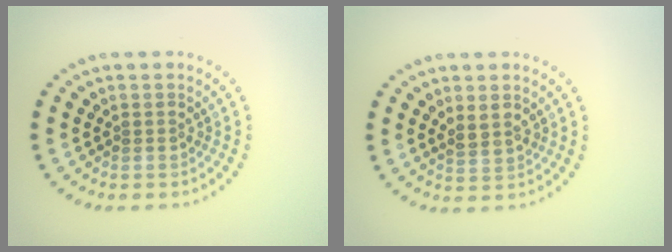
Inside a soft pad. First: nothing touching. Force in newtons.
{"total": 1.7, "press": 1.6, "slide": 0.7}